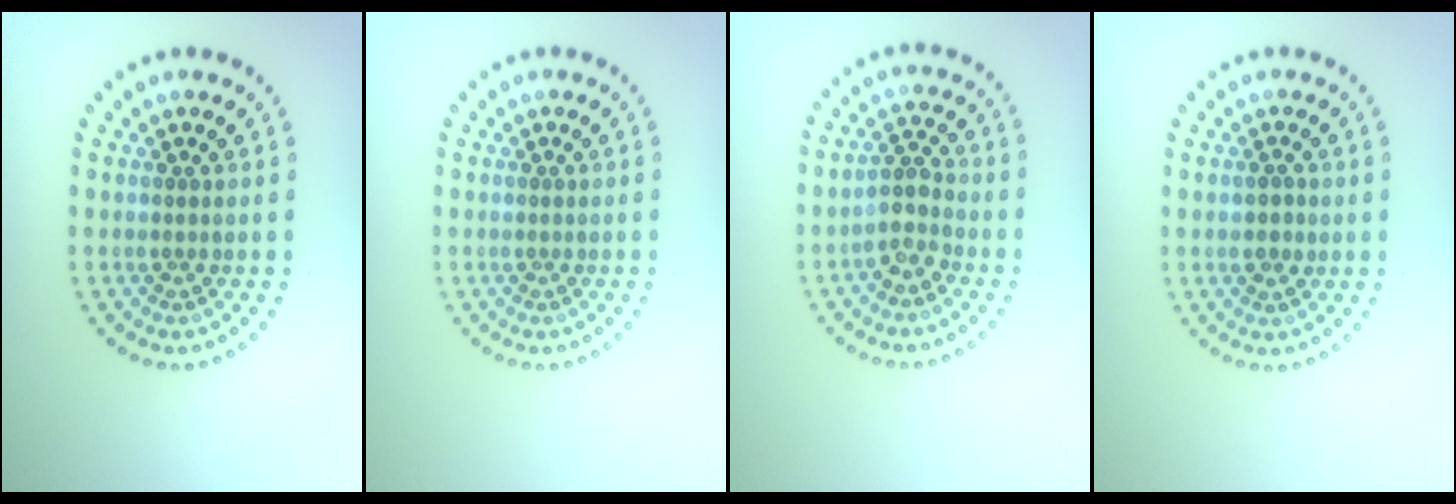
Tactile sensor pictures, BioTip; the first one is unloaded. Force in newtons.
{"total": 0.0}
{"total": 2.3, "press": 2.0, "slide": 1.2}
{"total": 1.2, "press": 1.2, "slide": 0.1}